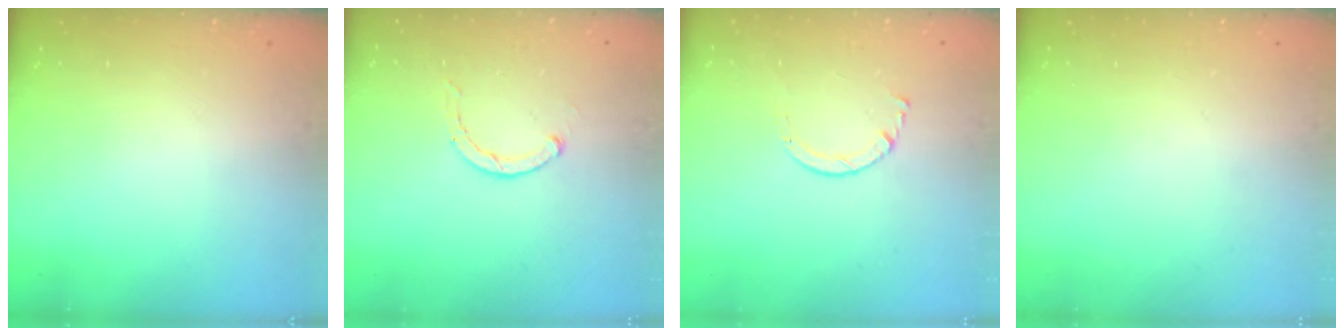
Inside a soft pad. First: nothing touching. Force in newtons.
{"total": 2.3, "press": 2.3, "slide": 0.3}
{"total": 2.7, "press": 2.7, "slide": 0.3}
{"total": 0.0}